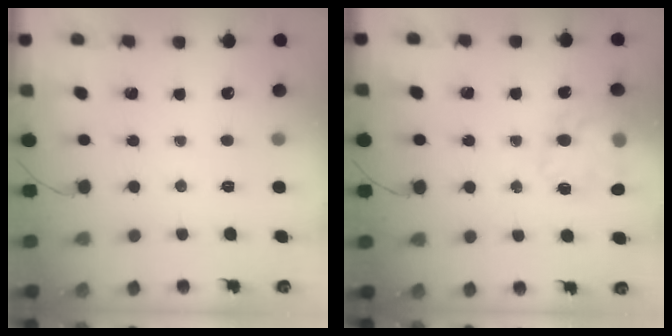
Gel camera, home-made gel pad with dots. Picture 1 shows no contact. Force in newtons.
{"total": 18.1, "press": 17.8, "slide": 2.8}